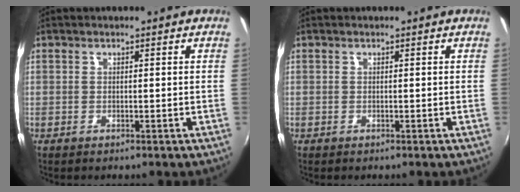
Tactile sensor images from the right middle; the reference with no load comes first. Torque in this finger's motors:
{"motor_torque": [0.56, -0.77, -0.20, -0.21]}